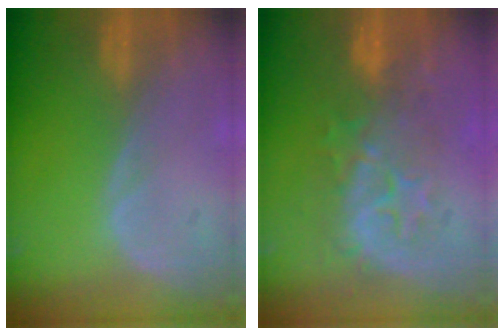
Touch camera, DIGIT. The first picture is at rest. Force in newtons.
{"total": 8.4, "press": 8.1, "slide": 2.0}